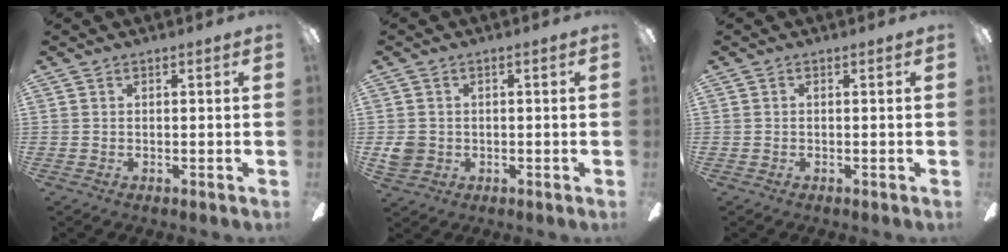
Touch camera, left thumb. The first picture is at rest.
{"total": 3.6, "force": [0.1, 3.4, 1.2], "torque": [-0.008, 0.001, 0.003]}
{"total": 0.0}